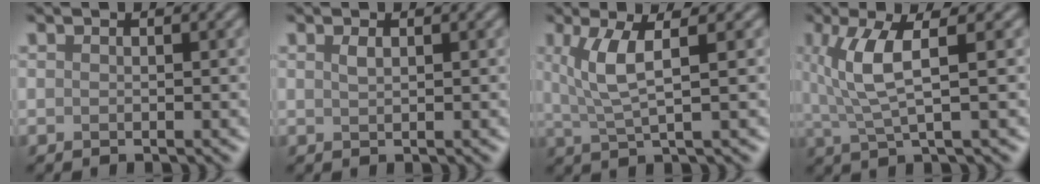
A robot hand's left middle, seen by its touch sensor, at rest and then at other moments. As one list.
[{"total": 0.8, "force": [0.4, 0.3, 0.6], "torque": [-0.015, 0.001, 0.009]}, {"total": 4.2, "force": [1.3, 1.1, 3.9], "torque": [-0.082, 0.002, 0.028]}, {"total": 4.9, "force": [1.2, 1.1, 4.6], "torque": [-0.102, 0.002, 0.027]}]